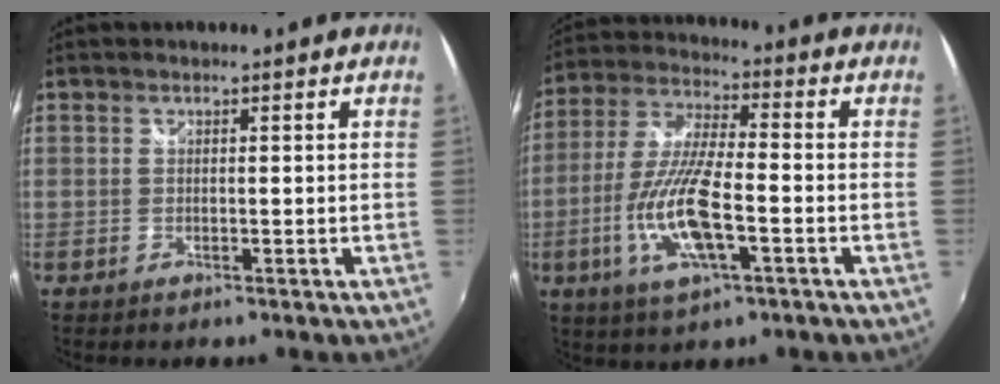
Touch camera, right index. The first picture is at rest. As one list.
[{"total": 14.1, "force": [-4.5, 4.0, 12.8], "torque": [-0.268, -0.012, -0.085]}]